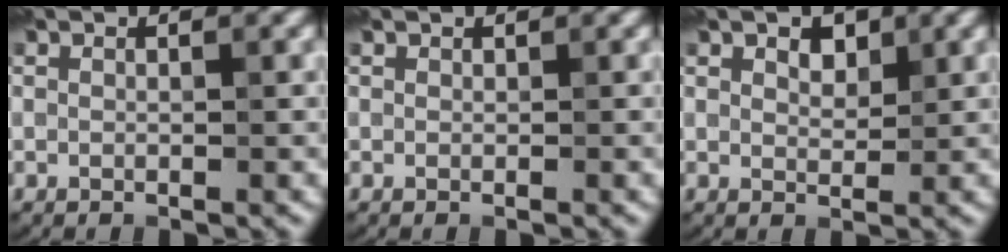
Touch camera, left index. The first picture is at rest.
{"total": 1.2, "force": [0.2, -0.6, -0.9], "torque": [0.001, -0.001, 0.018]}
{"total": 0.7, "force": [0.5, -0.1, -0.5], "torque": [-0.018, -0.006, 0.038]}